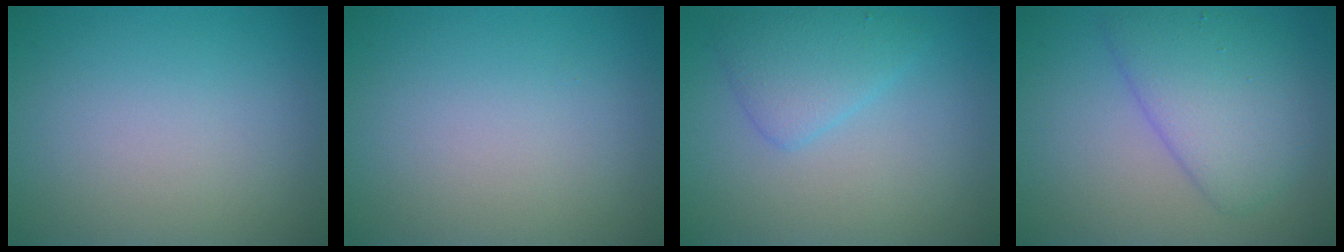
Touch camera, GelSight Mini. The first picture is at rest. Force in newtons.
{"total": 0.0}
{"total": 3.0, "press": 3.0, "slide": 0.1}
{"total": 5.1, "press": 5.1, "slide": 0.3}